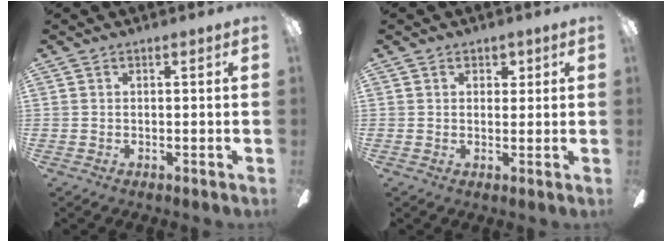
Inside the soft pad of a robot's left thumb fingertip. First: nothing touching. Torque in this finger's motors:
{"motor_torque": [0.06, -0.17, -0.26, 0.04, -0.03]}